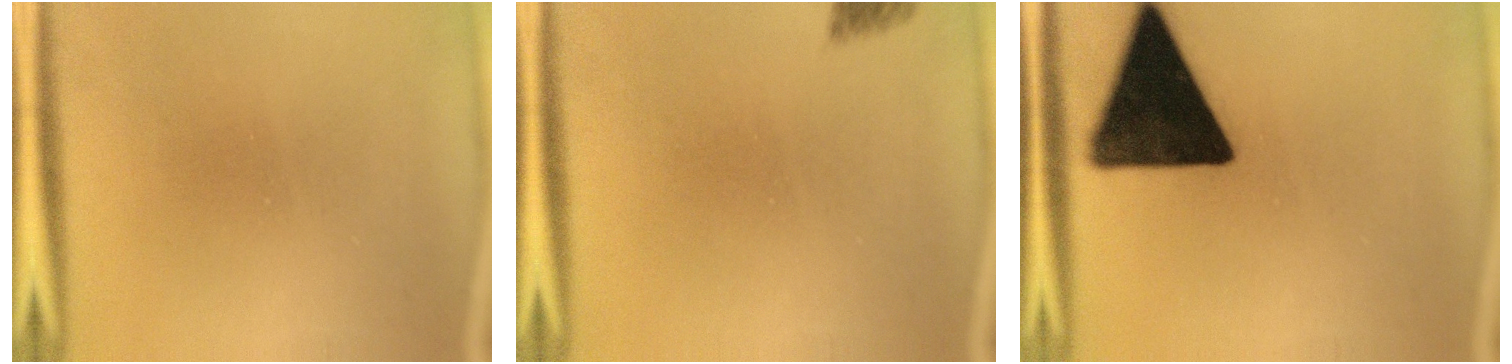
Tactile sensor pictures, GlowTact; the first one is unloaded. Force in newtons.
{"total": 2.7}
{"total": 18.1}